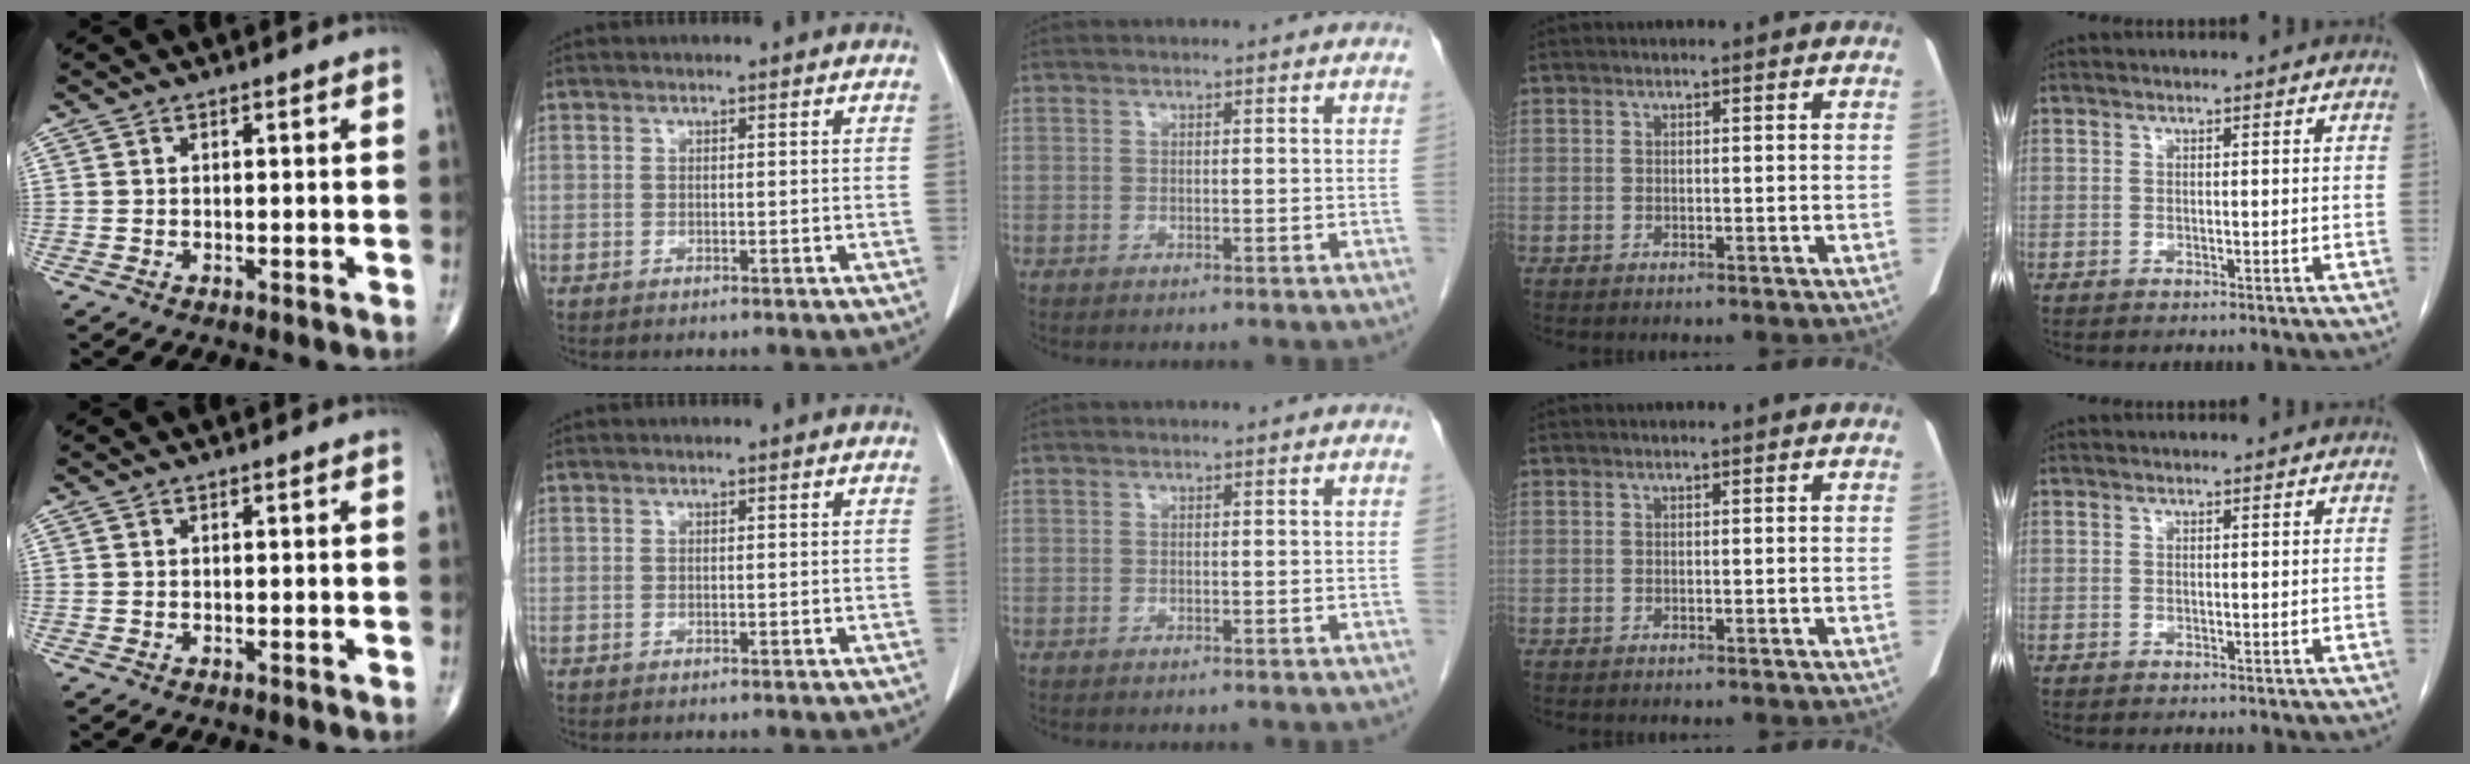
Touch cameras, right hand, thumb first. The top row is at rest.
{}